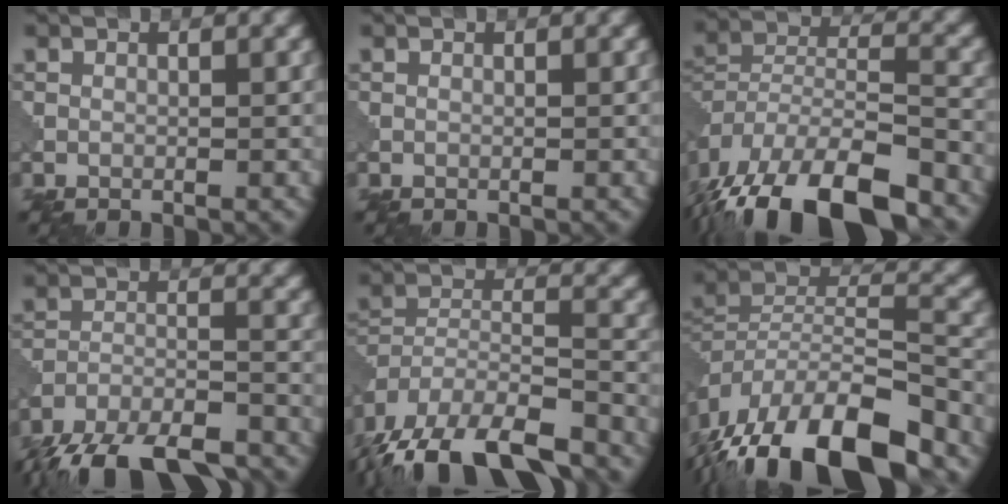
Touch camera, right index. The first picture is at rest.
{"total": 0.0}
{"total": 17.9, "force": [-13.7, 7.0, 9.2], "torque": [-0.185, -0.027, -0.202]}
{"total": 16.7, "force": [-14.5, 5.9, 5.9], "torque": [-0.108, -0.020, -0.191]}
{"total": 18.9, "force": [-15.9, 7.1, 7.4], "torque": [-0.148, -0.025, -0.225]}
{"total": 16.4, "force": [-11.5, 6.9, 9.4], "torque": [-0.179, 0.004, -0.184]}